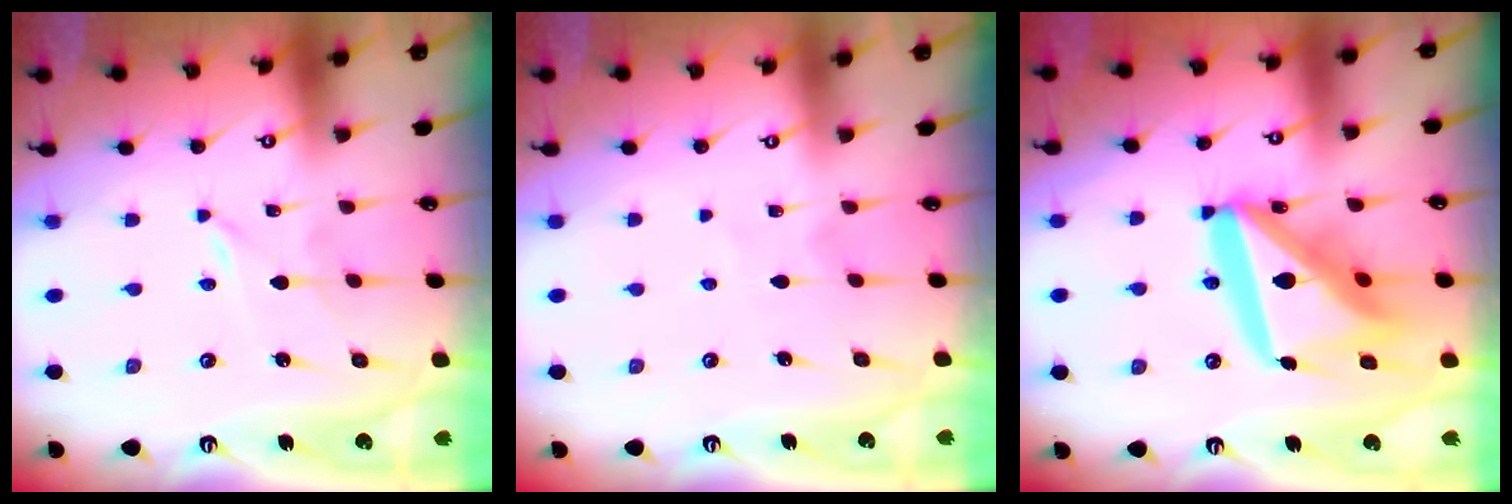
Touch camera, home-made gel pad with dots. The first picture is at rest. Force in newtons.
{"total": 2.8, "press": 2.7, "slide": 0.3}
{"total": 22.8, "press": 22.7, "slide": 2.8}